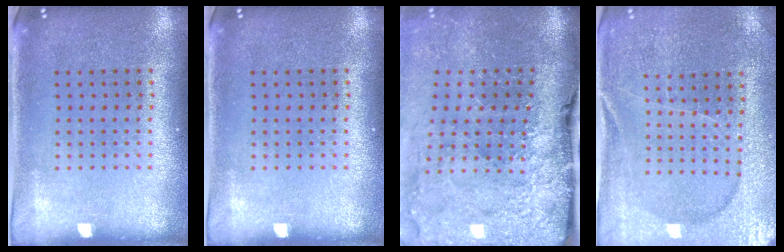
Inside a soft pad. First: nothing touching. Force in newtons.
{"total": 0.0}
{"total": 4.7, "press": 3.6, "slide": 3.0}
{"total": 1.8, "press": 1.8, "slide": 0.2}